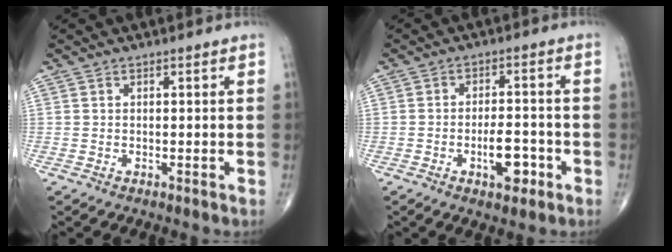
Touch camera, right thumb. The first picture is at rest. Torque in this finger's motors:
{"motor_torque": [1.82, 1.80, 1.66, -0.78, 0.58]}